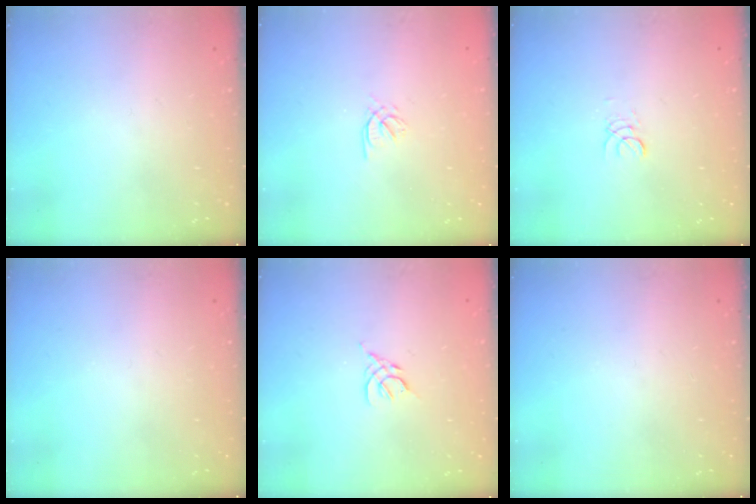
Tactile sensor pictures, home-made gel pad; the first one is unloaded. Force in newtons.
{"total": 2.0, "press": 1.9, "slide": 0.5}
{"total": 2.0, "press": 2.0, "slide": 0.2}
{"total": 0.0}
{"total": 2.5, "press": 2.4, "slide": 0.7}
{"total": 0.0}